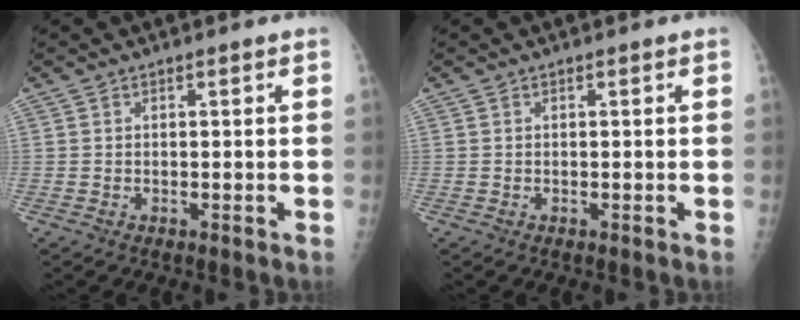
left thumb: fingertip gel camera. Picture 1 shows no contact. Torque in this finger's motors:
{"motor_torque": [0.01, 0.01, -0.02, -0.01, 0.00]}